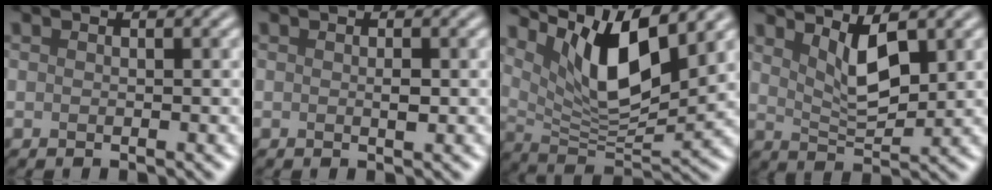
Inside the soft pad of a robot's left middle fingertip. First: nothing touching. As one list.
[{"total": 0.8, "force": [0.0, 0.2, 0.8], "torque": [-0.015, -0.002, 0.000]}, {"total": 8.9, "force": [4.8, 2.8, 7.1], "torque": [-0.126, -0.014, 0.091]}, {"total": 4.3, "force": [2.3, 1.3, 3.4], "torque": [-0.064, -0.010, 0.043]}]